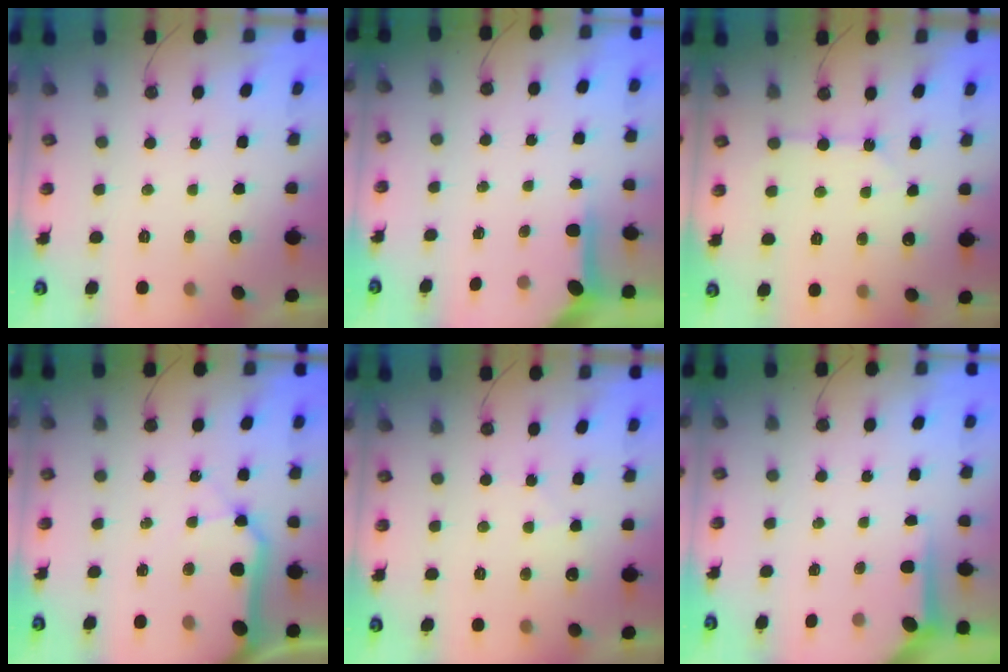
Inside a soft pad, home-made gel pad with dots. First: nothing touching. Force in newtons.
{"total": 3.8, "press": 3.8, "slide": 0.3}
{"total": 2.7, "press": 2.7, "slide": 0.5}
{"total": 13.0, "press": 12.8, "slide": 1.8}
{"total": 3.8, "press": 3.7, "slide": 0.6}
{"total": 3.6, "press": 3.6, "slide": 0.4}